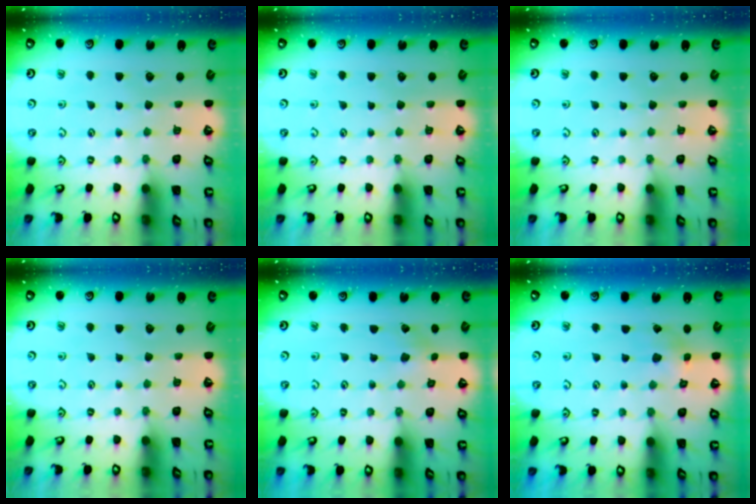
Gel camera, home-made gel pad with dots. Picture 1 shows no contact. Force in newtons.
{"total": 0.0}
{"total": 0.0}
{"total": 0.0}
{"total": 0.5, "press": 0.5, "slide": 0.0}
{"total": 2.3, "press": 2.3, "slide": 0.1}